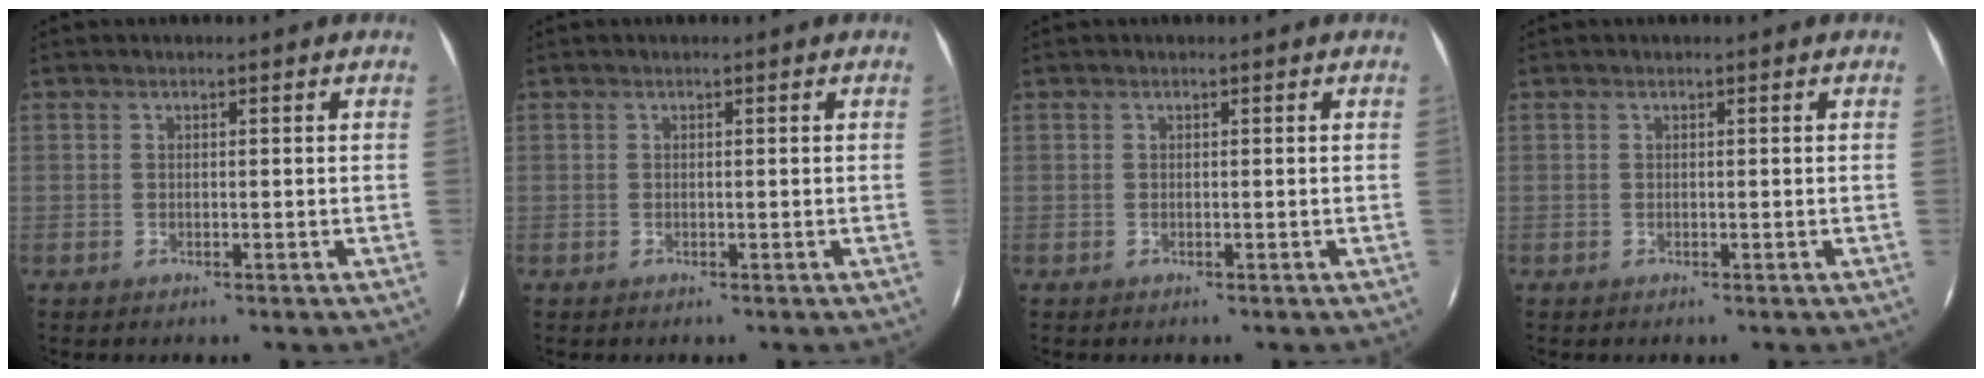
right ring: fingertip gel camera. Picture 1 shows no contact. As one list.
[{"total": 0.0}, {"total": 0.0}, {"total": 0.0}]